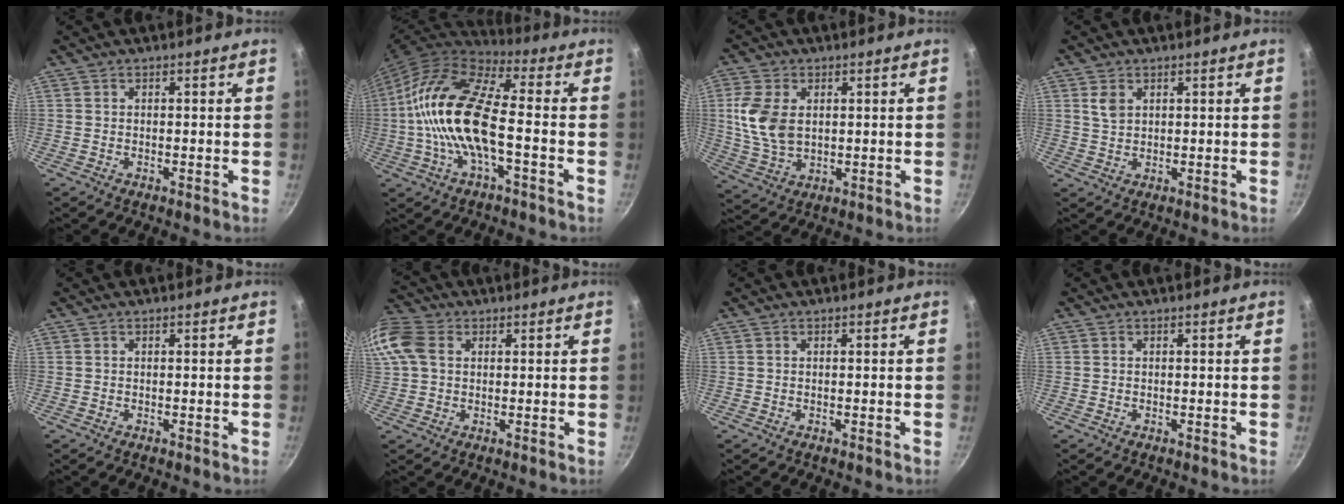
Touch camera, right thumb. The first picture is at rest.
{"total": 18.9, "force": [-1.9, 8.1, 17.0], "torque": [-0.318, 0.035, -0.050]}
{"total": 10.2, "force": [1.7, 6.7, 7.5], "torque": [-0.147, -0.012, 0.038]}
{"total": 3.2, "force": [1.4, 2.1, 1.9], "torque": [-0.032, -0.004, 0.028]}
{"total": 0.0}
{"total": 11.3, "force": [3.0, 8.3, 7.0], "torque": [-0.156, 0.024, 0.047]}
{"total": 0.0}
{"total": 0.0}